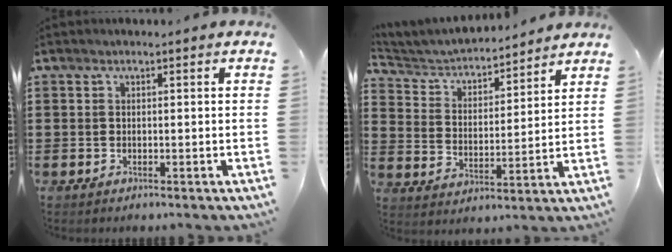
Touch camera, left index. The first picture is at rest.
{"total": 4.1, "force": [4.0, 0.7, 0.6], "torque": [-0.037, -0.031, 0.063]}